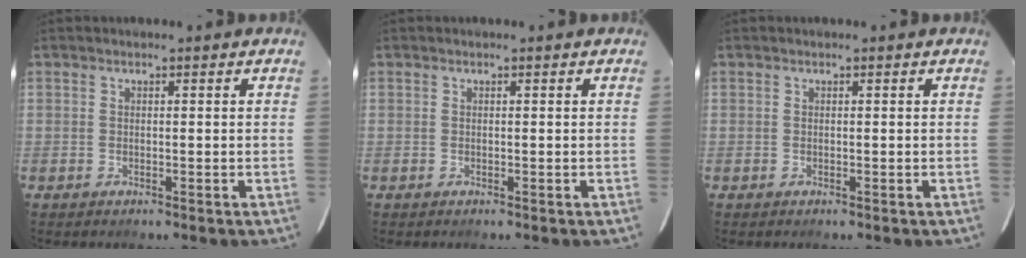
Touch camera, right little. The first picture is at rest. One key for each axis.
{"total": 0.0}
{"total": 0.0}